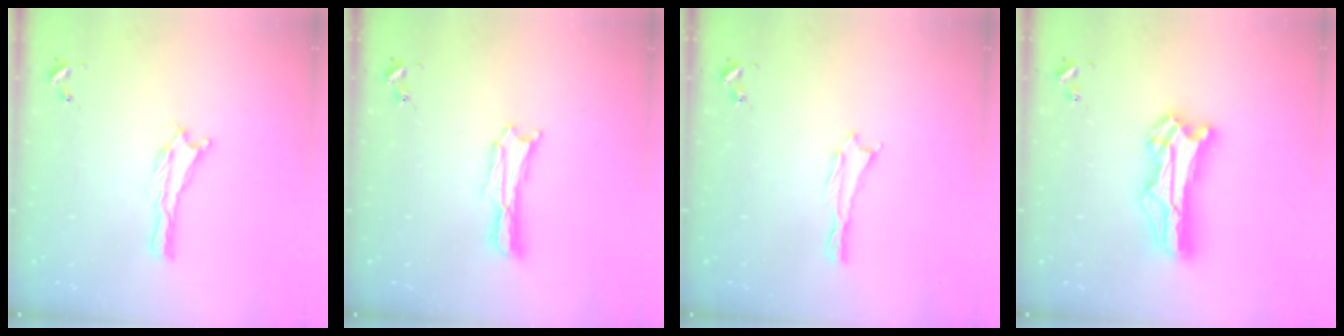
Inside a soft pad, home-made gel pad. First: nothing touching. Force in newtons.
{"total": 1.8, "press": 1.8, "slide": 0.3}
{"total": 0.5, "press": 0.5, "slide": 0.2}
{"total": 12.0, "press": 11.9, "slide": 0.9}